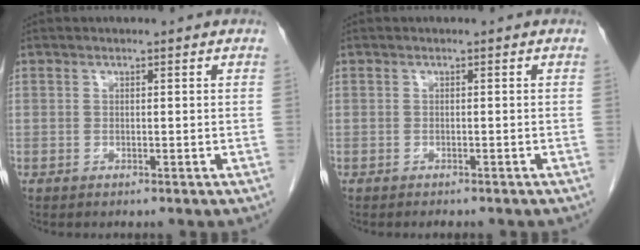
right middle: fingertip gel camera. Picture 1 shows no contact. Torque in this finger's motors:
{"motor_torque": [0.03, -0.02, 0.09, 0.01]}